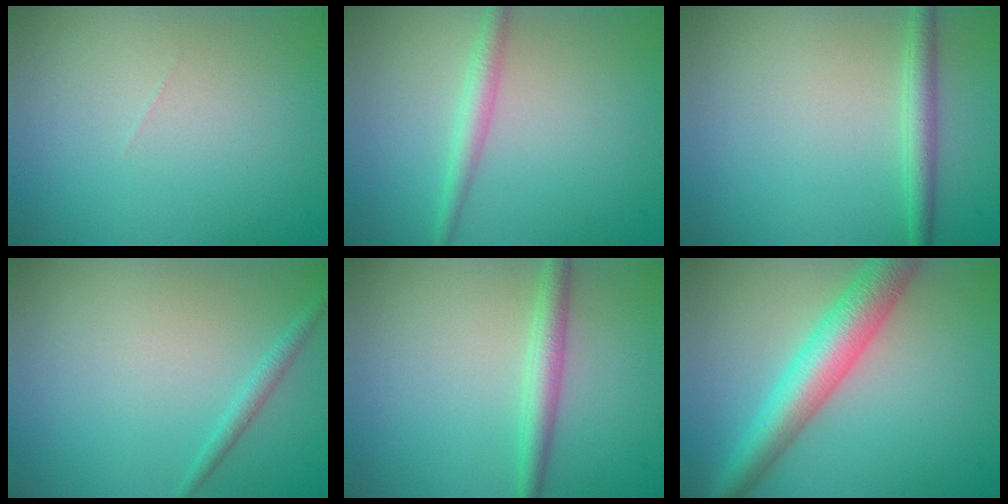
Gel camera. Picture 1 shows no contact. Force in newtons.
{"total": 2.1, "press": 2.1, "slide": 0.0}
{"total": 2.1, "press": 2.1, "slide": 0.0}
{"total": 1.1, "press": 1.1, "slide": 0.1}
{"total": 2.5, "press": 2.5, "slide": 0.0}
{"total": 6.4, "press": 6.4, "slide": 0.1}